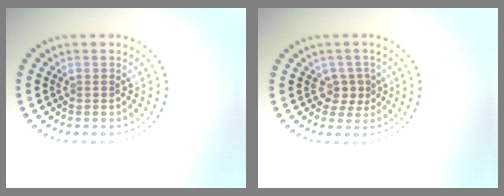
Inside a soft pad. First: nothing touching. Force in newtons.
{"total": 1.7, "press": 1.5, "slide": 0.9}